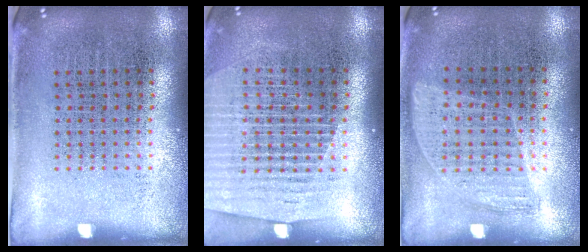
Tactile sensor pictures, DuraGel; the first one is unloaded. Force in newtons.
{"total": 1.5, "press": 1.4, "slide": 0.5}
{"total": 0.9, "press": 0.8, "slide": 0.5}